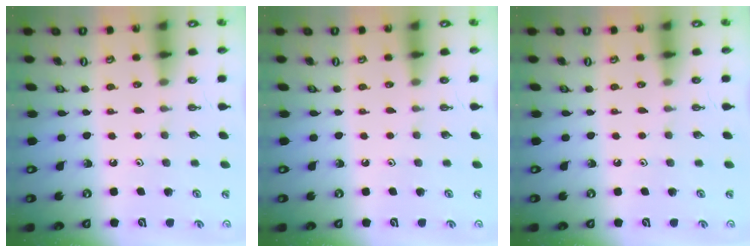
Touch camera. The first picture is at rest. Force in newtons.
{"total": 0.0}
{"total": 0.0}